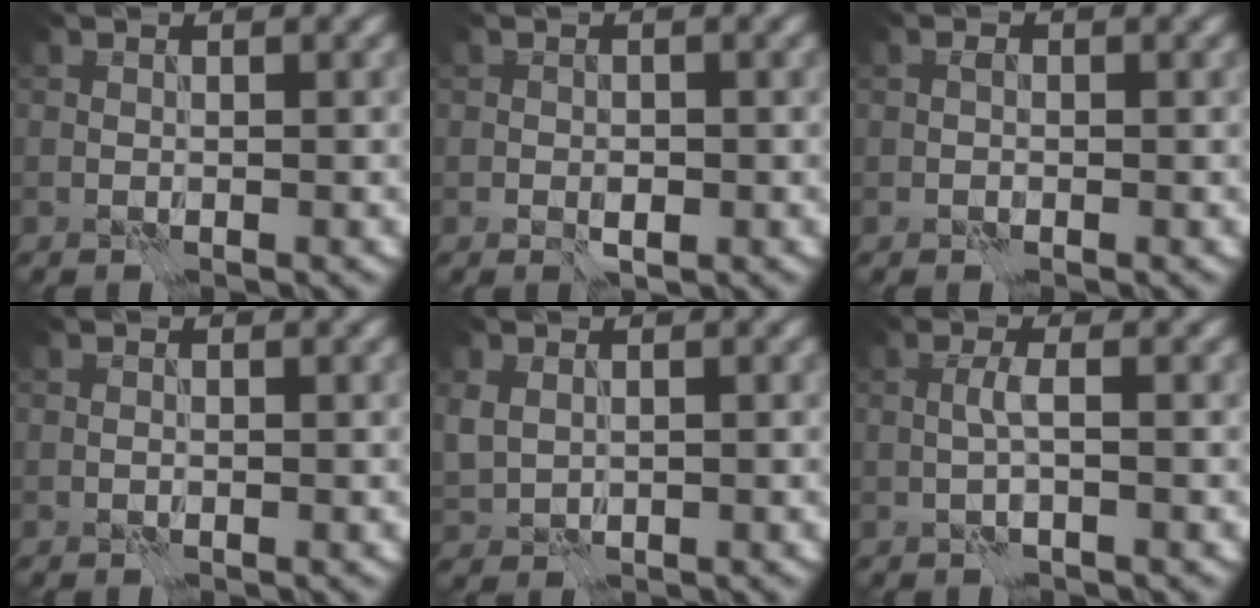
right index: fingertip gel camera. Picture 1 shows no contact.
{"total": 1.7, "force": [-0.5, 1.2, 1.1], "torque": [-0.020, -0.005, -0.007]}
{"total": 0.9, "force": [-0.2, 0.7, 0.6], "torque": [-0.009, 0.001, -0.007]}
{"total": 0.0}
{"total": 1.8, "force": [0.3, 1.4, 1.0], "torque": [-0.030, -0.003, 0.009]}
{"total": 1.5, "force": [-0.2, 0.2, 1.4], "torque": [-0.030, 0.006, -0.006]}